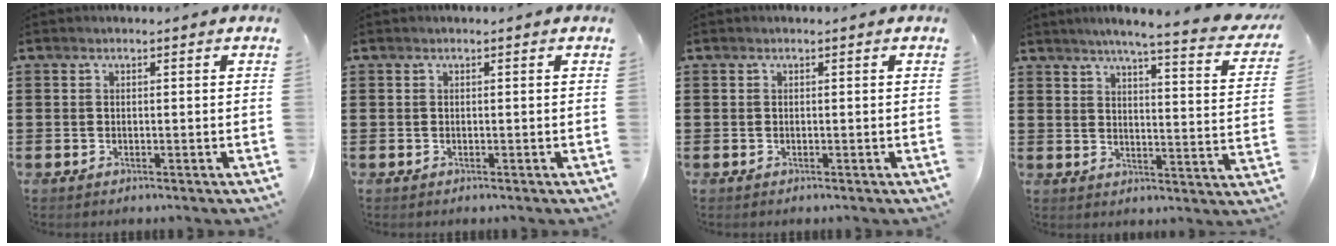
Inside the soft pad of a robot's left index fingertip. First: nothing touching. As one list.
[{"total": 0.0}, {"total": 0.0}, {"total": 4.8, "force": [3.9, -0.7, 2.8], "torque": [-0.065, -0.034, 0.056]}]